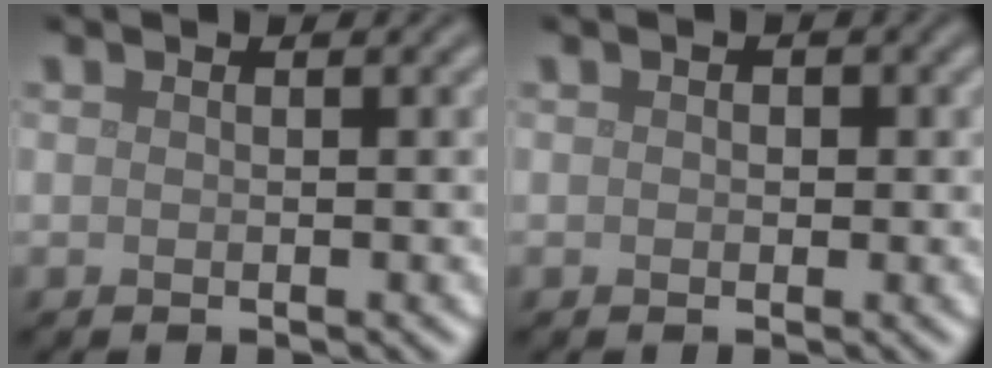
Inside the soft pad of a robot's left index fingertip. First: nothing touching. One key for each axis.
{"total": 0.6, "fx": 0.0, "fy": 0.5, "fz": 0.3, "tx": -0.002, "ty": -0.003, "tz": -0.001}